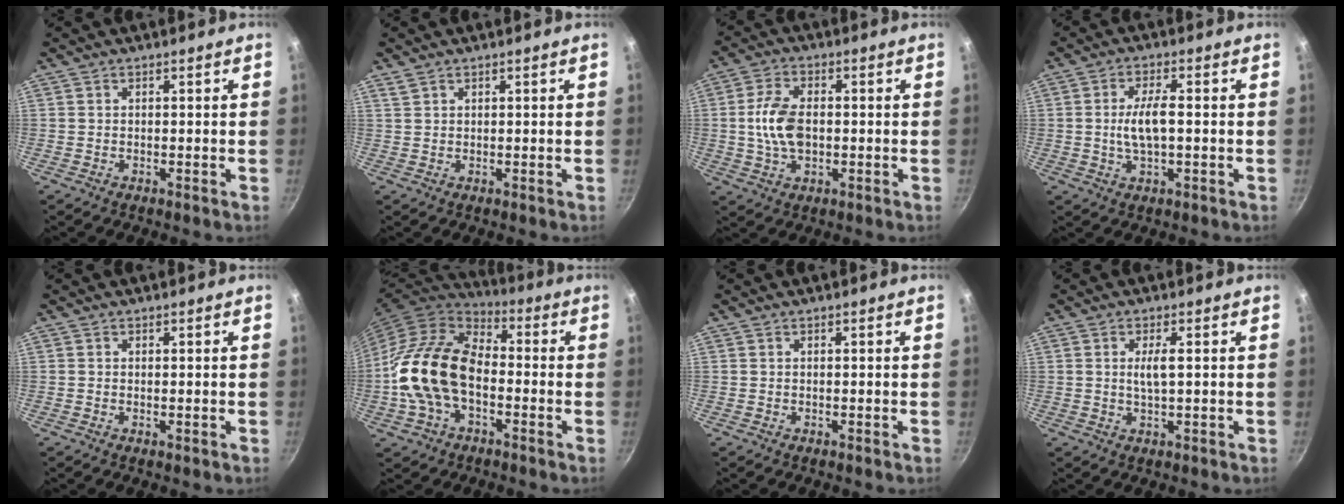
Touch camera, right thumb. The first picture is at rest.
{"total": 1.4, "force": [1.0, 0.8, 0.6], "torque": [-0.011, 0.002, 0.023]}
{"total": 8.7, "force": [-0.1, 5.3, 6.9], "torque": [-0.130, 0.012, -0.007]}
{"total": 6.4, "force": [-0.2, 2.3, 5.9], "torque": [-0.115, 0.011, -0.005]}
{"total": 0.0}
{"total": 18.4, "force": [-2.8, 12.0, 13.7], "torque": [-0.235, 0.037, -0.064]}
{"total": 0.0}
{"total": 3.3, "force": [0.5, 0.6, 3.2], "torque": [-0.066, 0.000, 0.011]}